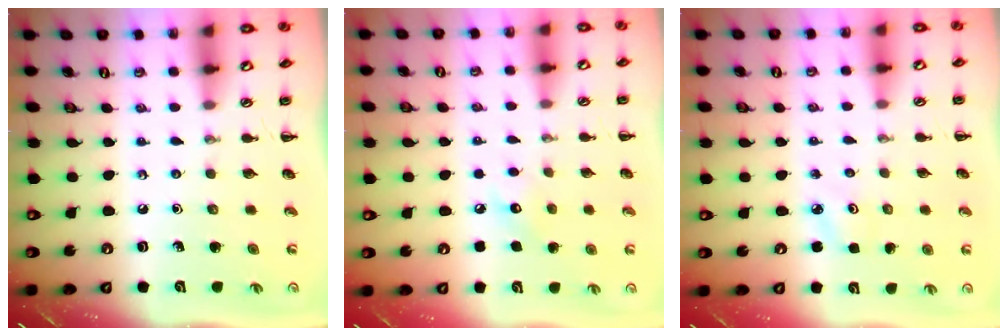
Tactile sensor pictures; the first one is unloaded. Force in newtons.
{"total": 5.7, "press": 5.6, "slide": 1.1}
{"total": 2.5, "press": 2.4, "slide": 0.7}